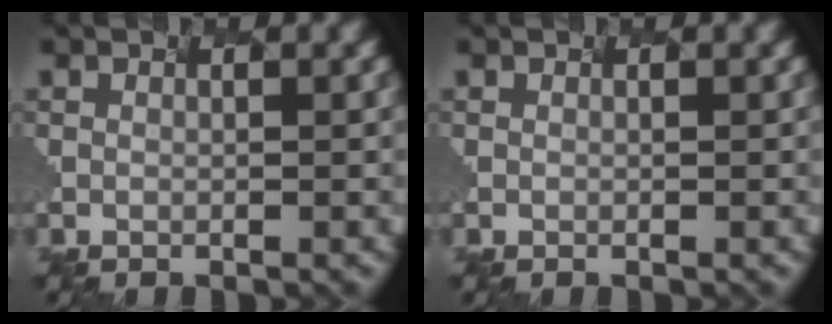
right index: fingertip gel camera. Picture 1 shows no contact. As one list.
[{"total": 0.0}]